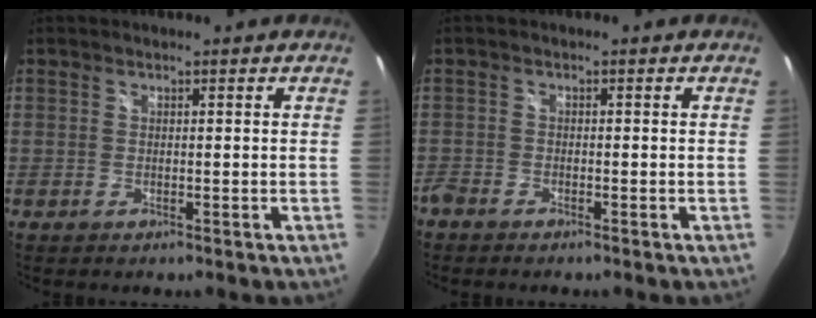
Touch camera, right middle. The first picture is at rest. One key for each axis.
{"total": 1.9, "fx": -1.7, "fy": 0.6, "fz": 0.5, "tx": -0.020, "ty": -0.005, "tz": -0.037}